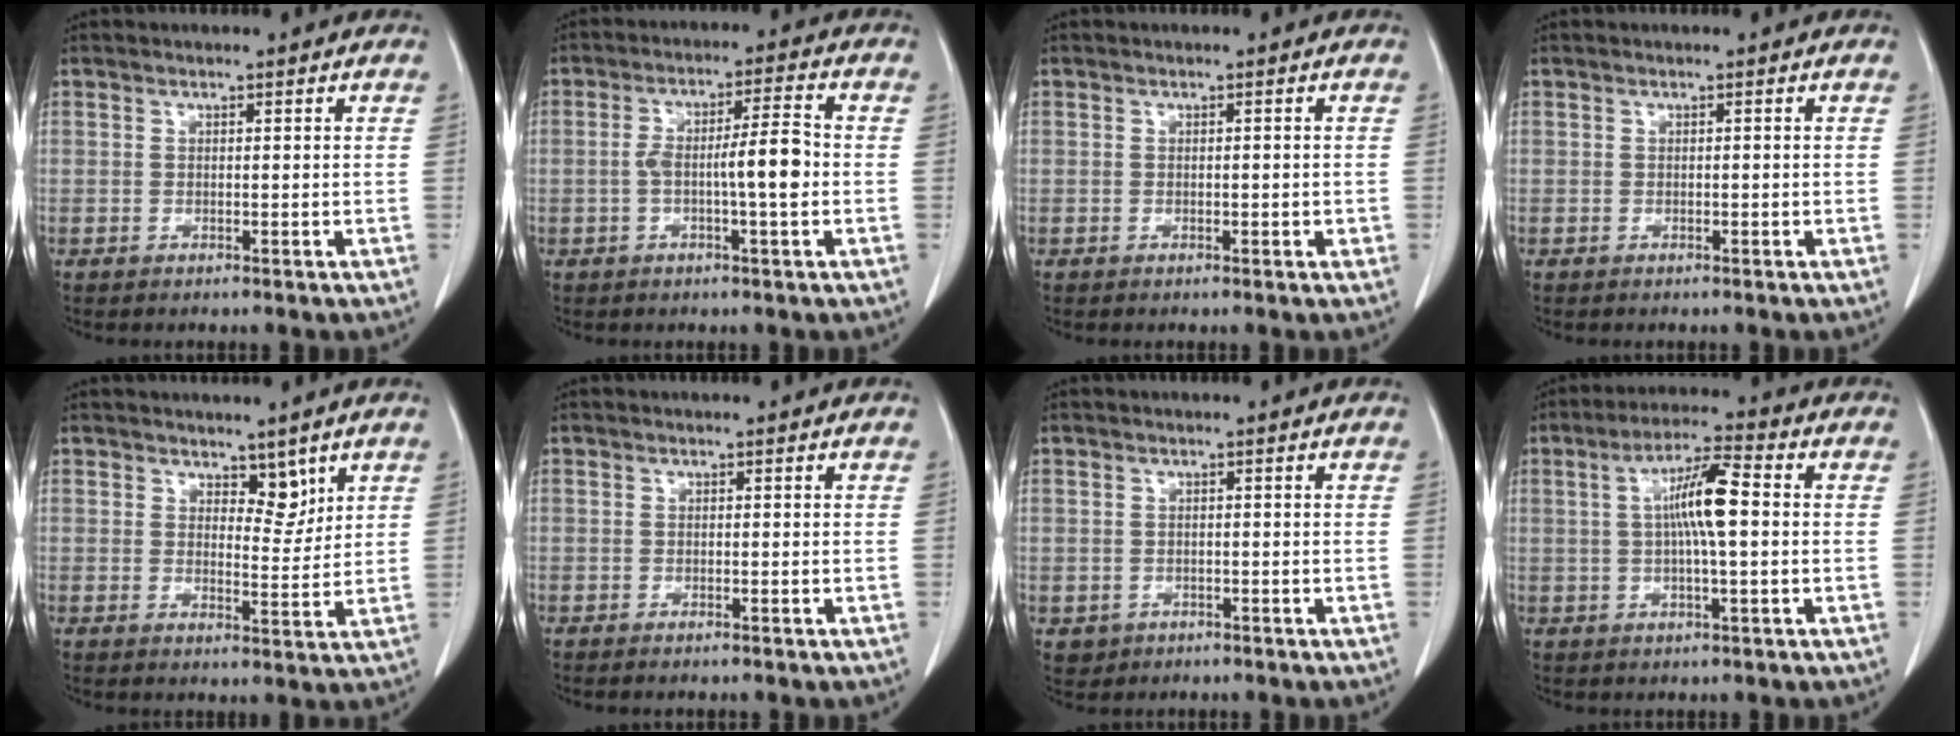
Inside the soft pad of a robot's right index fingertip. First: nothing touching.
{"total": 7.4, "force": [-1.1, 0.7, 7.2], "torque": [-0.132, 0.016, -0.017]}
{"total": 1.0, "force": [-0.1, 0.5, 0.8], "torque": [-0.014, 0.000, 0.003]}
{"total": 0.0}
{"total": 3.8, "force": [2.7, 1.7, 2.1], "torque": [-0.022, -0.009, 0.045]}
{"total": 0.6, "force": [-0.5, 0.0, 0.2], "torque": [-0.008, -0.001, -0.009]}
{"total": 2.0, "force": [-0.6, 1.8, 0.2], "torque": [-0.001, 0.005, -0.002]}
{"total": 8.4, "force": [0.7, 0.9, 8.3], "torque": [-0.154, 0.011, 0.007]}